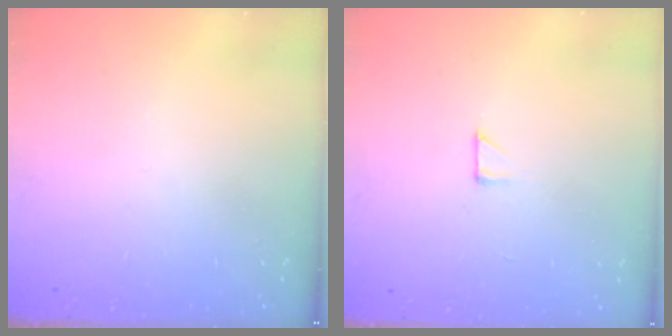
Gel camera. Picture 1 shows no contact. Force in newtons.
{"total": 3.6, "press": 3.6, "slide": 0.3}